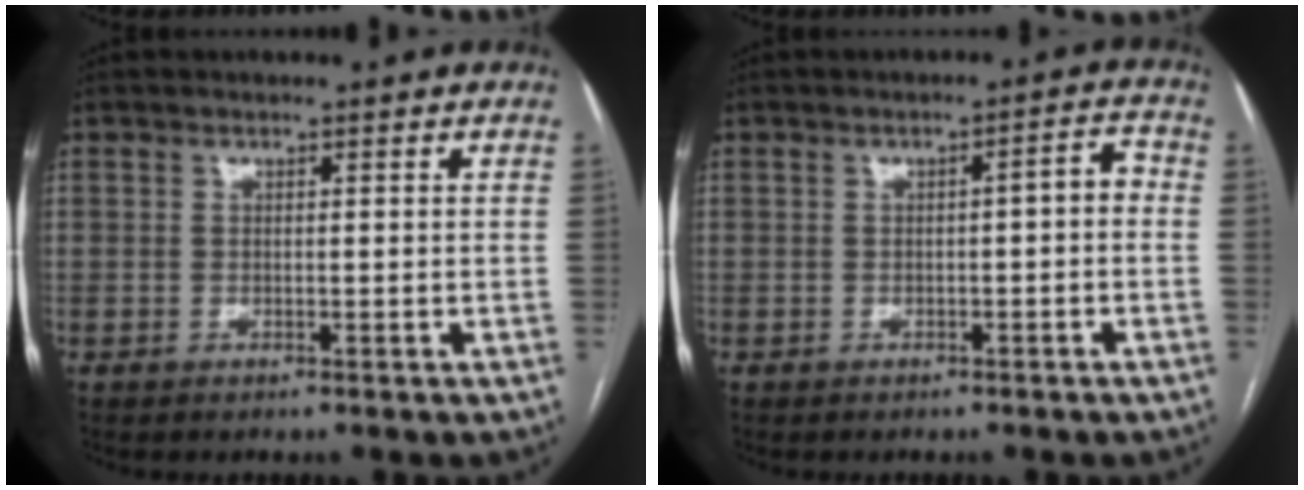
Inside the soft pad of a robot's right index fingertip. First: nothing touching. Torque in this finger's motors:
{"motor_torque": [0.55, -0.02, 0.04, 0.03]}